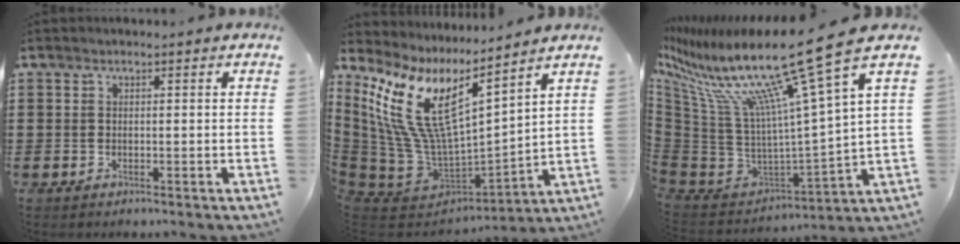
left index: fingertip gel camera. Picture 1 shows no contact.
{"total": 13.5, "force": [6.2, 5.3, 10.8], "torque": [-0.261, -0.045, 0.103]}
{"total": 18.4, "force": [11.8, 1.9, 14.0], "torque": [-0.283, -0.090, 0.177]}